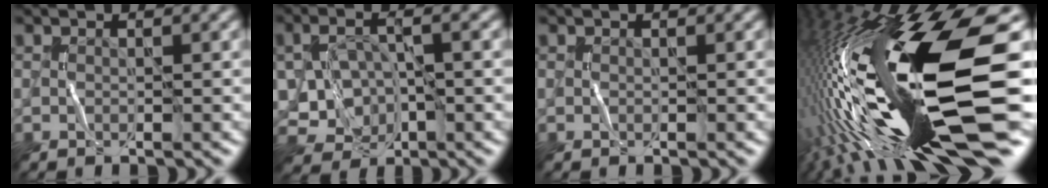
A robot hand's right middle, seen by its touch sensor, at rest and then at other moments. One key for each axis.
{"total": 3.8, "fx": -0.1, "fy": 2.9, "fz": 2.4, "tx": -0.046, "ty": -0.001, "tz": 0.001}
{"total": 0.0}
{"total": 20.3, "fx": -1.9, "fy": 5.0, "fz": 19.6, "tx": -0.369, "ty": -0.014, "tz": -0.034}